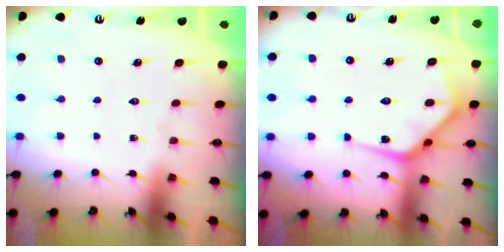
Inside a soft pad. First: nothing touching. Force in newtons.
{"total": 9.8, "press": 9.8, "slide": 0.5}